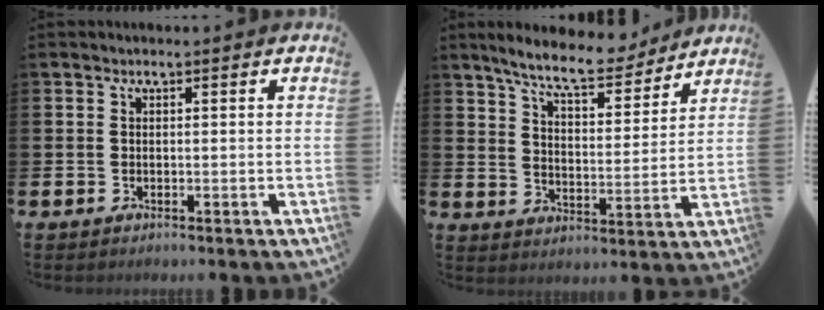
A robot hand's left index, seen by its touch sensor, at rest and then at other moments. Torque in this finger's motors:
{"motor_torque": [1.09, -1.05, 0.73, 0.21]}